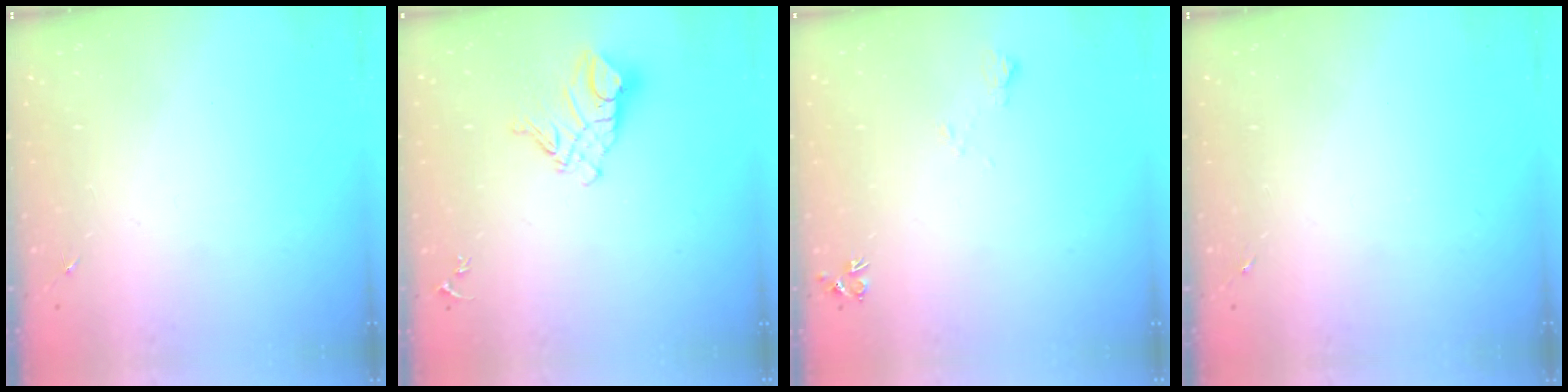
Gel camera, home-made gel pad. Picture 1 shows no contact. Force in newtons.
{"total": 12.1, "press": 12.0, "slide": 1.2}
{"total": 5.2, "press": 5.1, "slide": 1.0}
{"total": 0.0}